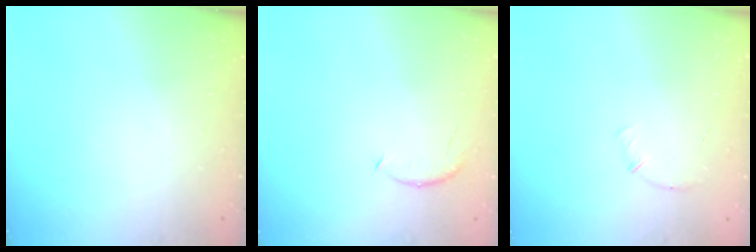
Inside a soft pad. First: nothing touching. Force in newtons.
{"total": 6.5, "press": 6.4, "slide": 0.8}
{"total": 5.5, "press": 5.2, "slide": 1.6}